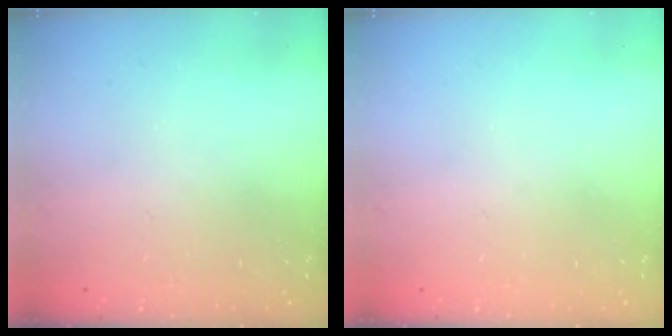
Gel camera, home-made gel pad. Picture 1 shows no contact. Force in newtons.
{"total": 0.0}